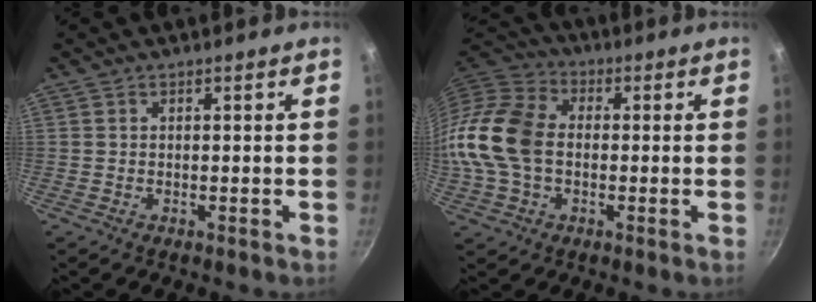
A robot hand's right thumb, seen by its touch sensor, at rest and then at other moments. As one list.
[{"total": 15.5, "force": [-0.9, 11.1, 10.7], "torque": [-0.198, 0.029, -0.033]}]